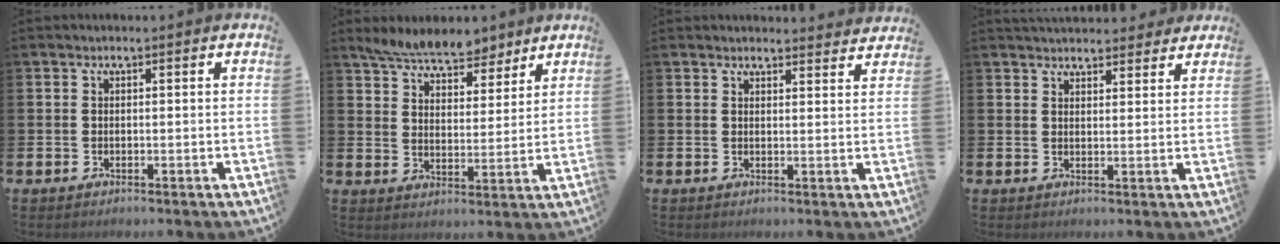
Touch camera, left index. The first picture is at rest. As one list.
[{"total": 6.7, "force": [6.2, 1.8, 1.4], "torque": [-0.043, -0.028, 0.110]}, {"total": 2.8, "force": [2.7, 0.3, -0.1], "torque": [0.007, -0.018, 0.048]}, {"total": 3.8, "force": [3.7, 1.0, 0.2], "torque": [-0.002, -0.018, 0.067]}]